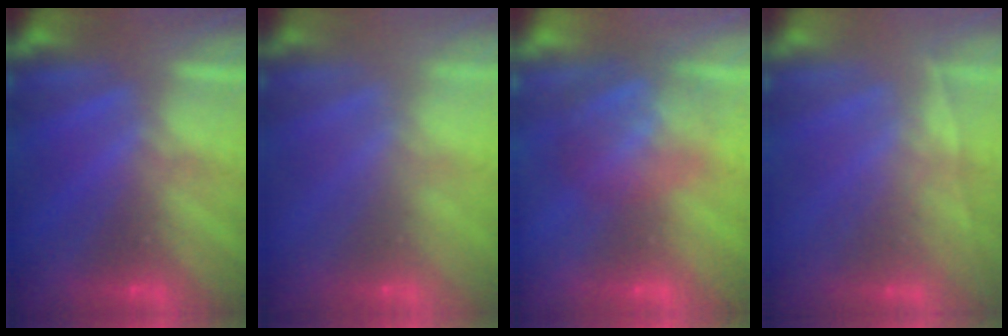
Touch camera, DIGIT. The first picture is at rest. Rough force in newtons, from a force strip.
{"total": 7.1}
{"total": 3.2}
{"total": 2.0}